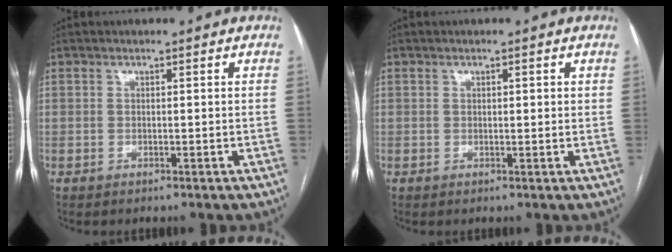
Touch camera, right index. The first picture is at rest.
{"total": 1.1, "force": [0.5, 0.4, 1.0], "torque": [-0.013, 0.001, 0.004]}